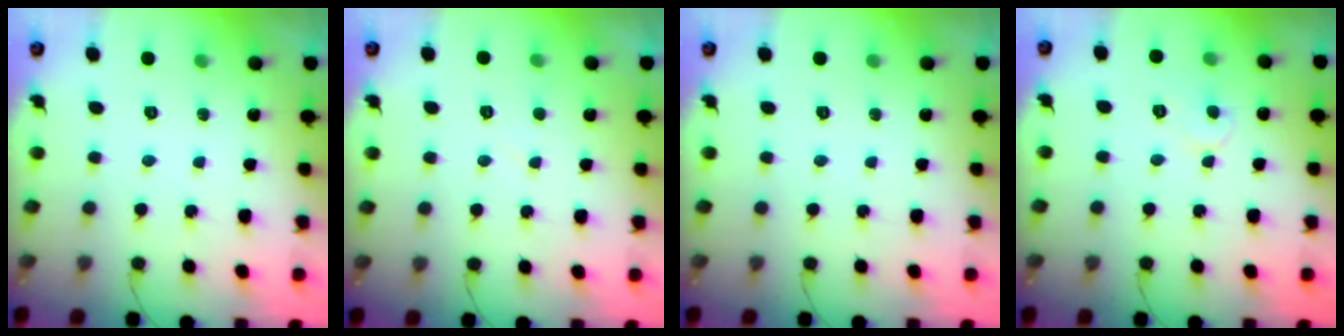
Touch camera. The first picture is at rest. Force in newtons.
{"total": 1.6, "press": 1.6, "slide": 0.2}
{"total": 0.0}
{"total": 6.1, "press": 6.1, "slide": 0.4}